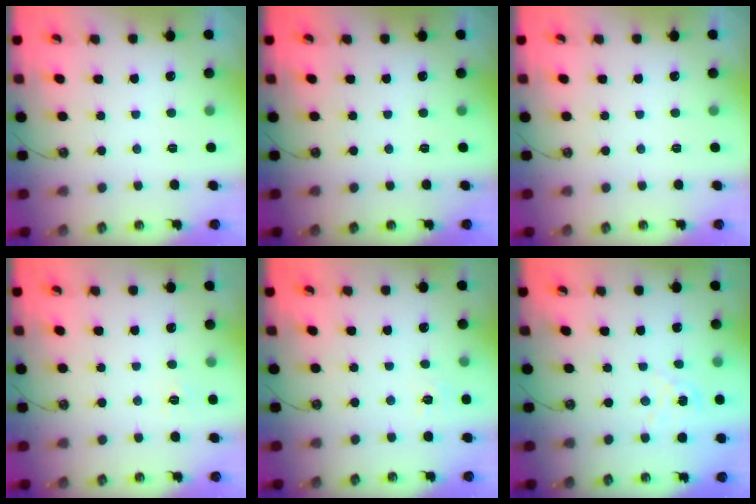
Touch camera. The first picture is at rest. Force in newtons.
{"total": 0.0}
{"total": 0.0}
{"total": 4.7, "press": 4.6, "slide": 0.7}
{"total": 6.1, "press": 6.1, "slide": 0.6}
{"total": 1.2, "press": 1.1, "slide": 0.2}